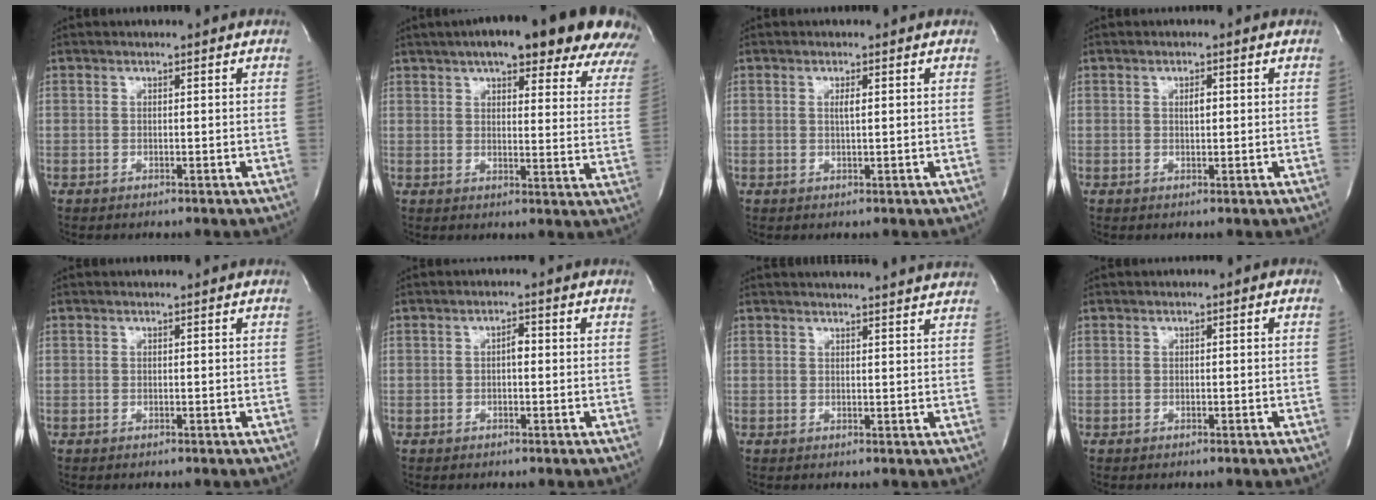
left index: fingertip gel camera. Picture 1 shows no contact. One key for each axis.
{"total": 25.5, "fx": 19.8, "fy": 5.8, "fz": 15.0, "tx": -0.186, "ty": -0.004, "tz": 0.222}
{"total": 1.1, "fx": -0.2, "fy": 0.0, "fz": 1.1, "tx": -0.025, "ty": -0.005, "tz": -0.002}
{"total": 1.2, "fx": -0.2, "fy": 0.4, "fz": 1.1, "tx": -0.020, "ty": -0.004, "tz": -0.002}
{"total": 0.0}
{"total": 1.5, "fx": -0.5, "fy": 0.5, "fz": 1.3, "tx": -0.018, "ty": 0.000, "tz": -0.011}
{"total": 11.6, "fx": 11.2, "fy": -0.1, "fz": 3.0, "tx": -0.035, "ty": -0.016, "tz": 0.117}
{"total": 0.6, "fx": -0.6, "fy": 0.1, "fz": 0.2, "tx": -0.002, "ty": -0.002, "tz": -0.013}